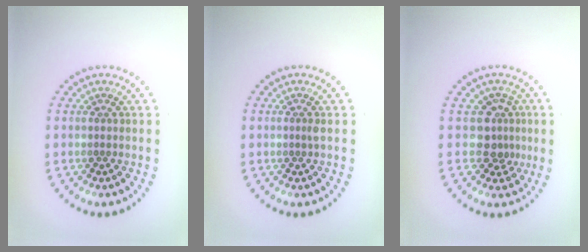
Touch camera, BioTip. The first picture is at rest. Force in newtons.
{"total": 0.5, "press": 0.4, "slide": 0.4}
{"total": 2.6, "press": 1.9, "slide": 1.8}